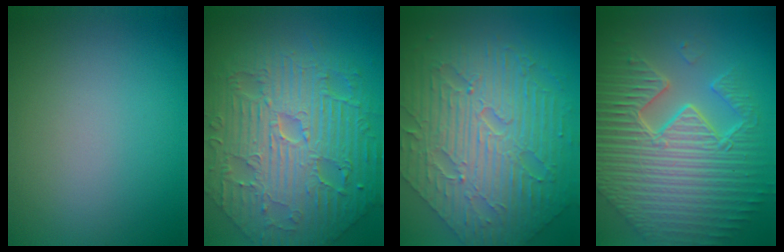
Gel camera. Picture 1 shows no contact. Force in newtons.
{"total": 11.5, "press": 7.9, "slide": 8.4}
{"total": 10.5, "press": 7.2, "slide": 7.7}
{"total": 11.4, "press": 7.4, "slide": 8.7}